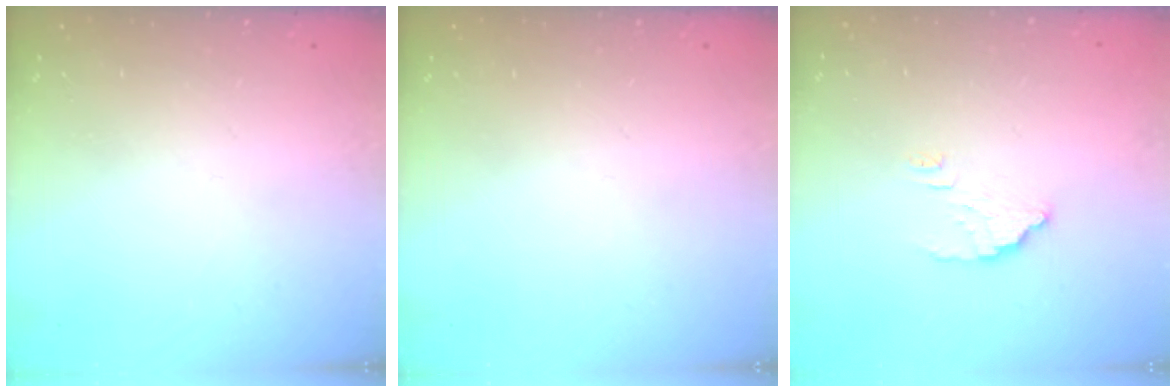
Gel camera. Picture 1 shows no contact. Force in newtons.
{"total": 0.0}
{"total": 3.1, "press": 3.1, "slide": 0.4}